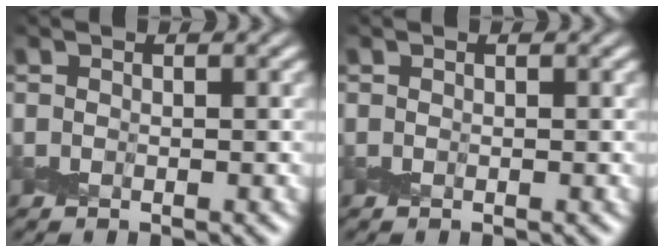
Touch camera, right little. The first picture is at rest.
{"total": 0.0}